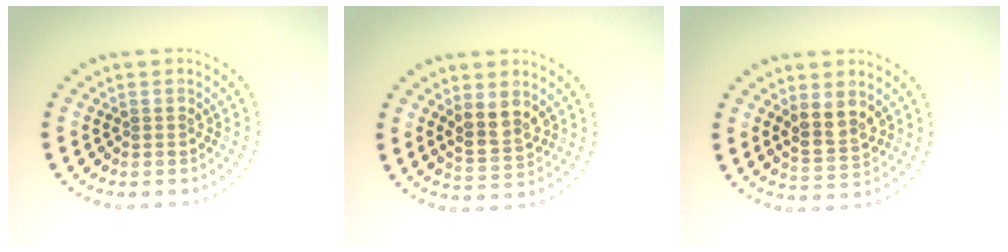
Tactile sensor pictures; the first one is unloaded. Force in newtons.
{"total": 2.8, "press": 2.7, "slide": 0.9}
{"total": 2.8, "press": 2.7, "slide": 0.9}